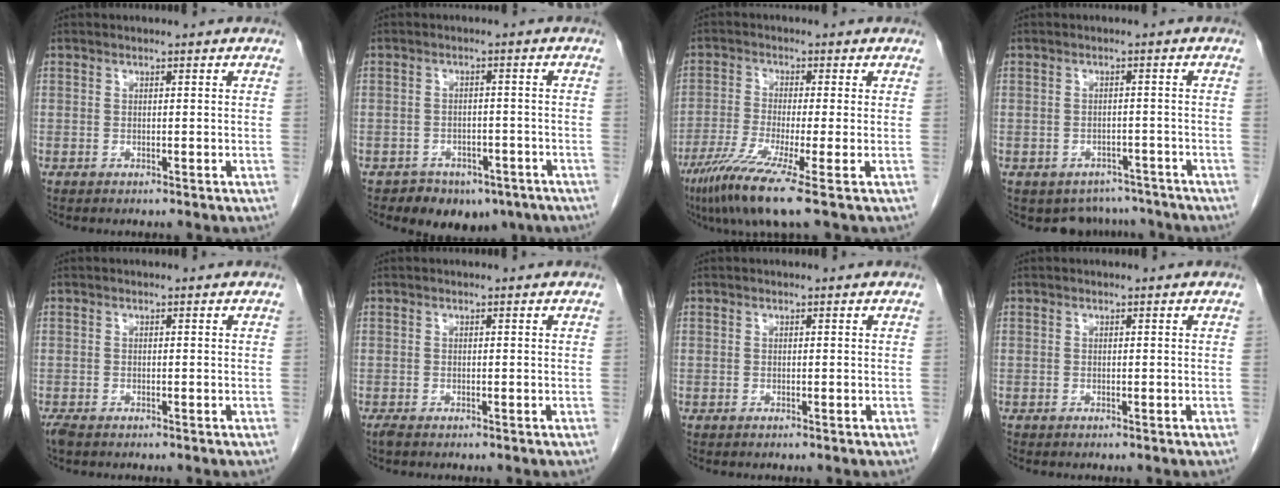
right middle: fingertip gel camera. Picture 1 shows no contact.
{"total": 7.6, "force": [-5.3, 4.9, 2.3], "torque": [-0.023, 0.013, -0.062]}
{"total": 9.2, "force": [-5.4, -0.9, 7.3], "torque": [-0.139, -0.033, -0.099]}
{"total": 6.5, "force": [-5.6, 3.3, -0.1], "torque": [0.010, 0.017, -0.066]}
{"total": 1.7, "force": [-1.3, 0.7, 0.9], "torque": [-0.023, -0.005, -0.021]}
{"total": 0.8, "force": [-0.7, 0.2, 0.4], "torque": [-0.015, -0.004, -0.012]}
{"total": 0.0}
{"total": 0.0}